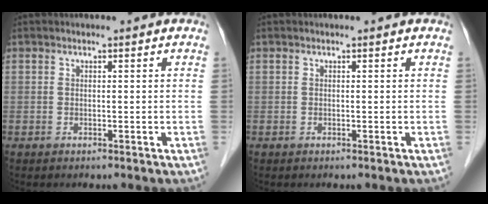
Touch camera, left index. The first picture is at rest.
{"total": 0.0}